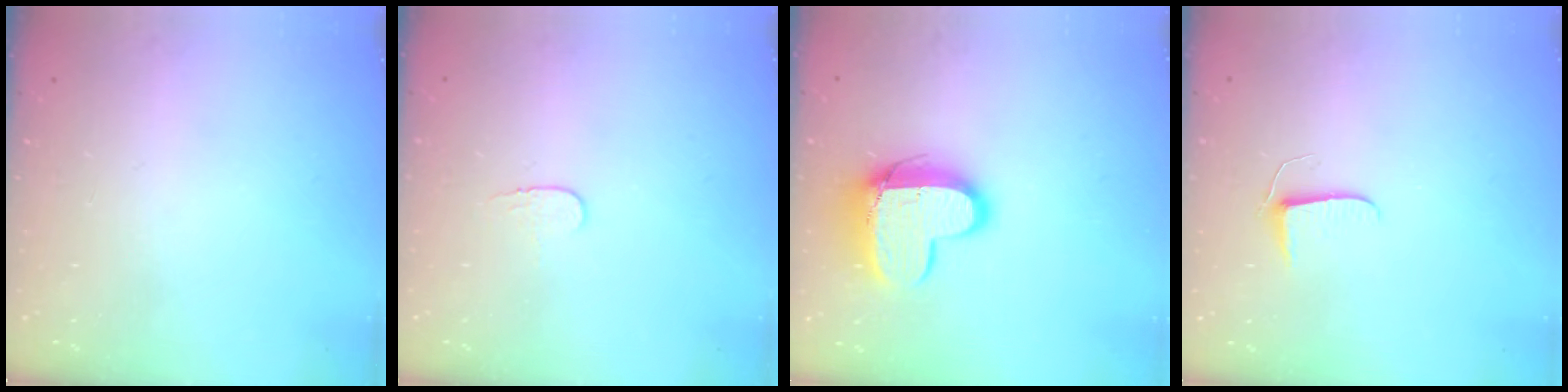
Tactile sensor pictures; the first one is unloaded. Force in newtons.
{"total": 3.8, "press": 3.8, "slide": 0.4}
{"total": 13.2, "press": 13.2, "slide": 1.2}
{"total": 5.5, "press": 5.5, "slide": 0.5}